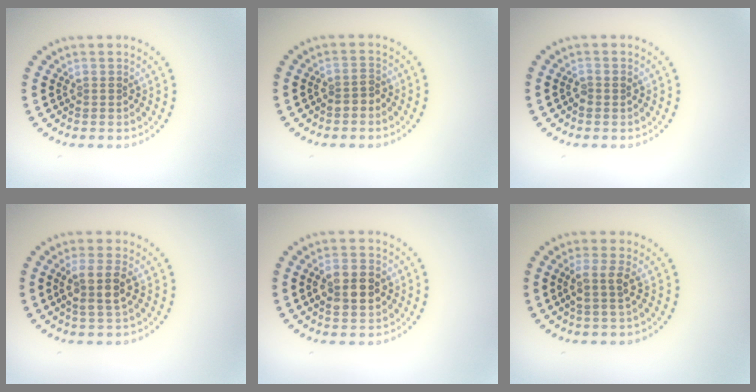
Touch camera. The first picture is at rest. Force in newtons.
{"total": 1.5, "press": 1.3, "slide": 0.7}
{"total": 0.8, "press": 0.8, "slide": 0.1}
{"total": 2.9, "press": 2.6, "slide": 1.3}
{"total": 3.7, "press": 3.7, "slide": 0.1}
{"total": 2.4, "press": 2.0, "slide": 1.3}